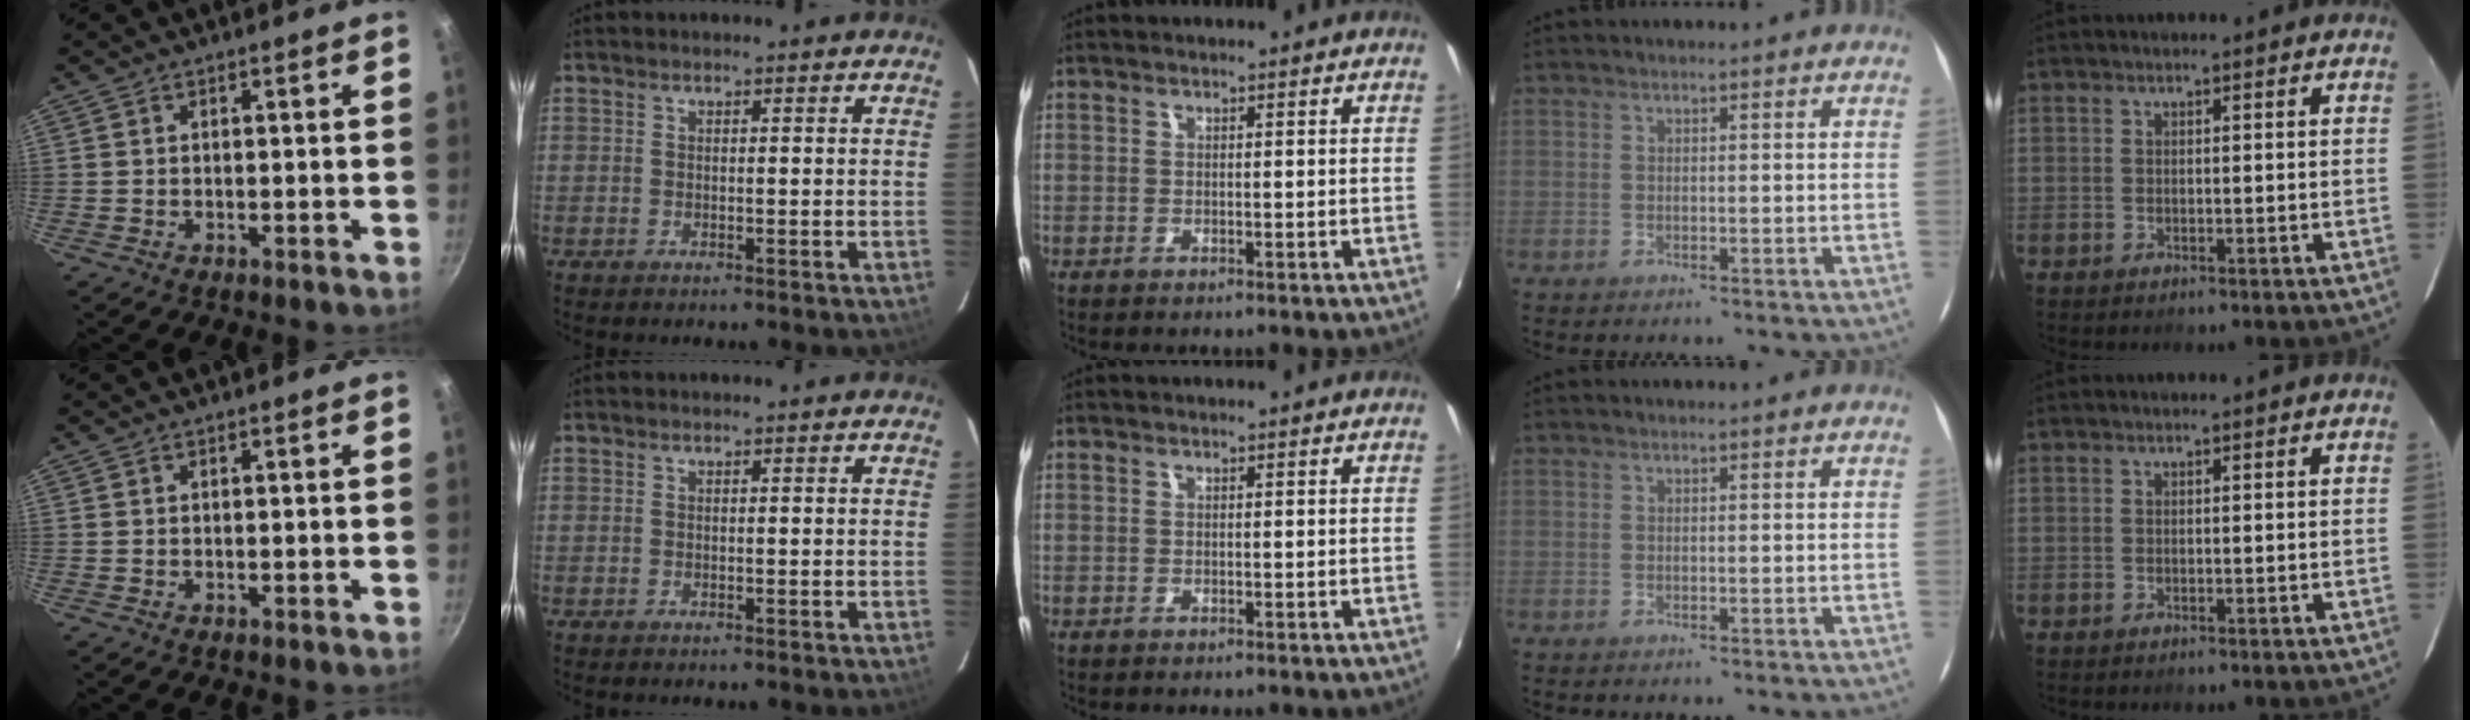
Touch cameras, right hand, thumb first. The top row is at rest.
{}